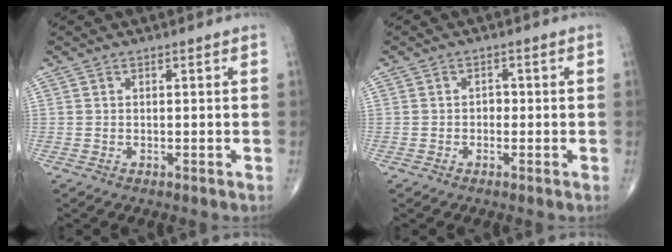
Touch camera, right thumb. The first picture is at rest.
{"total": 1.3, "force": [-0.3, 1.1, 0.7], "torque": [0.001, 0.005, -0.010]}